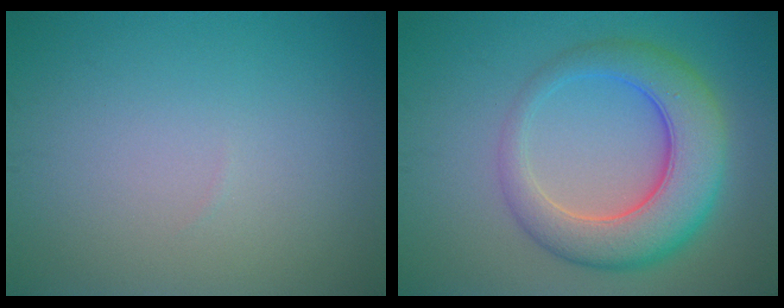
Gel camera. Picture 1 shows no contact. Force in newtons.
{"total": 7.9, "press": 7.8, "slide": 0.3}